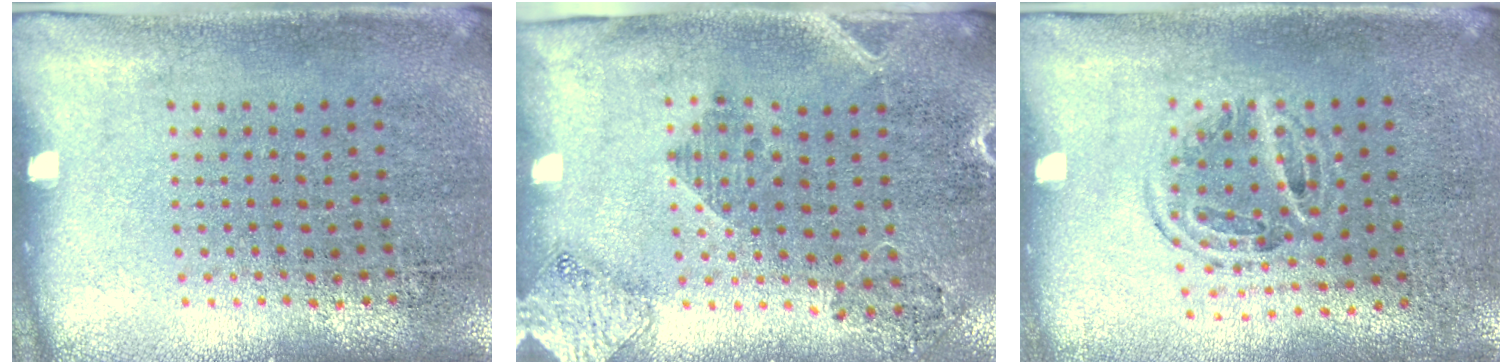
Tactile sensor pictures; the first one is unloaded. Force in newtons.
{"total": 1.8, "press": 1.6, "slide": 0.8}
{"total": 1.0, "press": 1.0, "slide": 0.4}